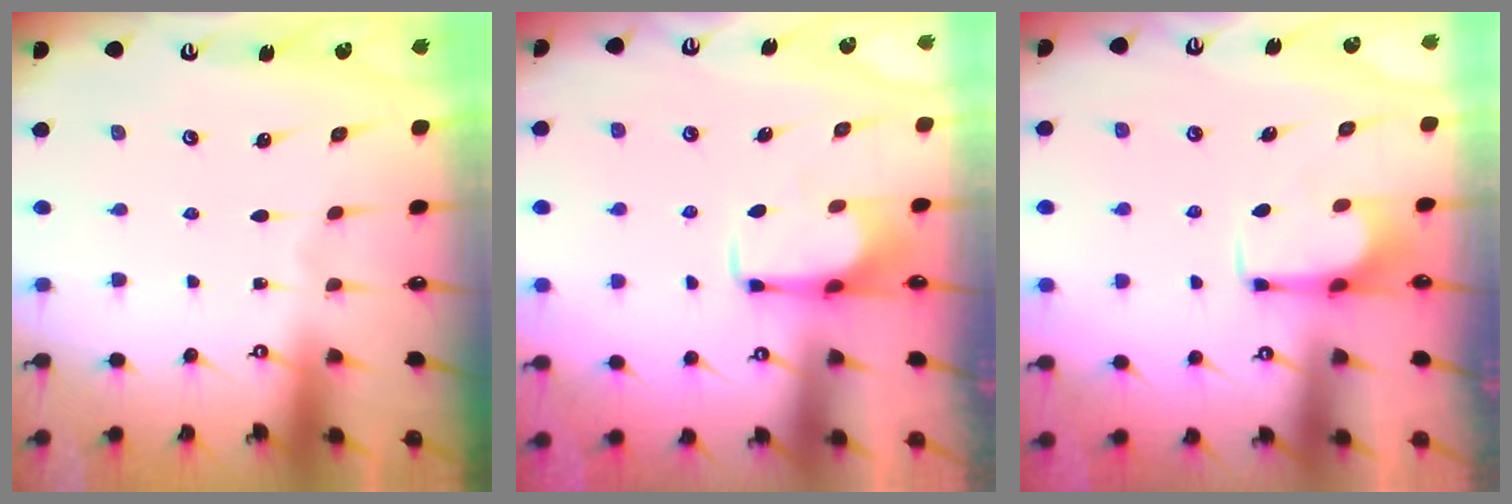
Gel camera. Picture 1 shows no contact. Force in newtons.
{"total": 1.4, "press": 1.3, "slide": 0.5}
{"total": 2.0, "press": 2.0, "slide": 0.2}